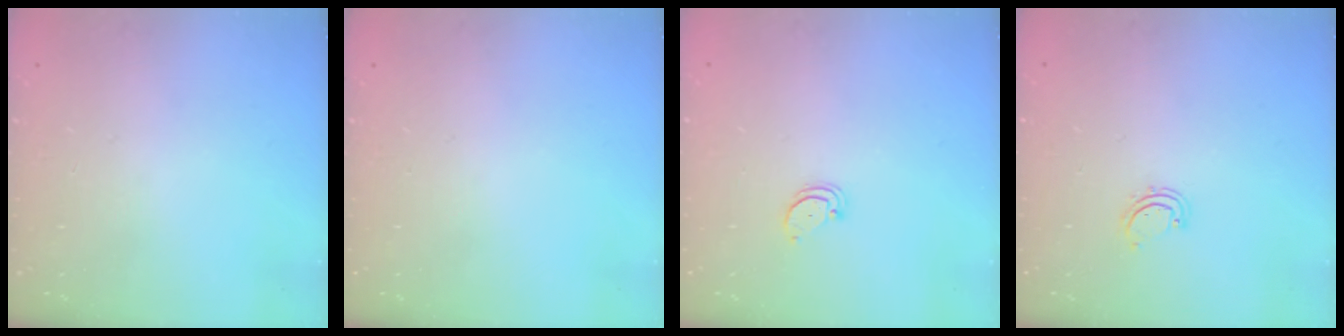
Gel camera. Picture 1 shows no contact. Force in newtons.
{"total": 0.0}
{"total": 1.5, "press": 1.5, "slide": 0.2}
{"total": 2.9, "press": 2.9, "slide": 0.3}